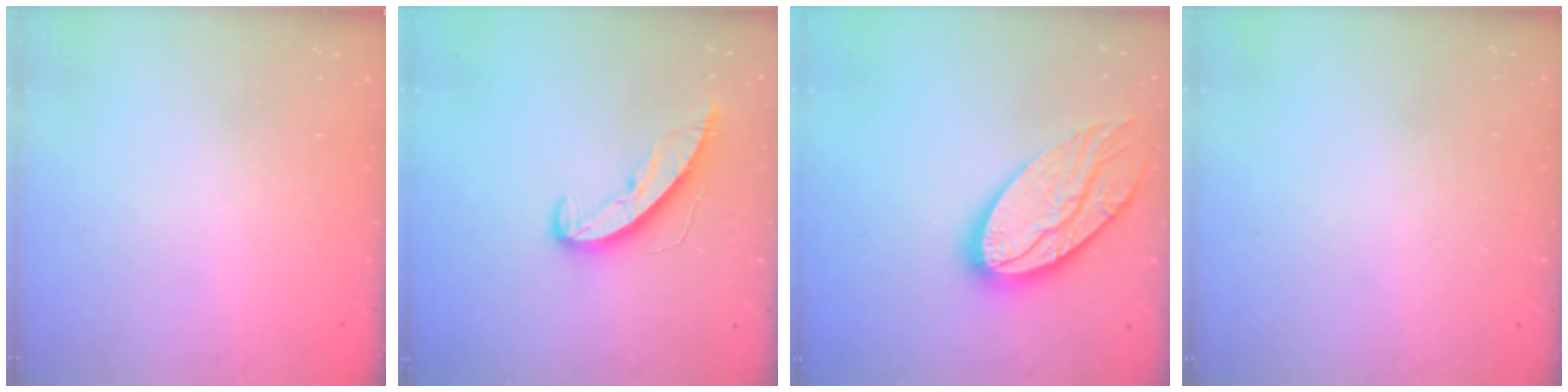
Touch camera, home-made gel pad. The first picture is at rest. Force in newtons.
{"total": 8.9, "press": 8.9, "slide": 0.4}
{"total": 20.1, "press": 20.0, "slide": 1.7}
{"total": 0.0}